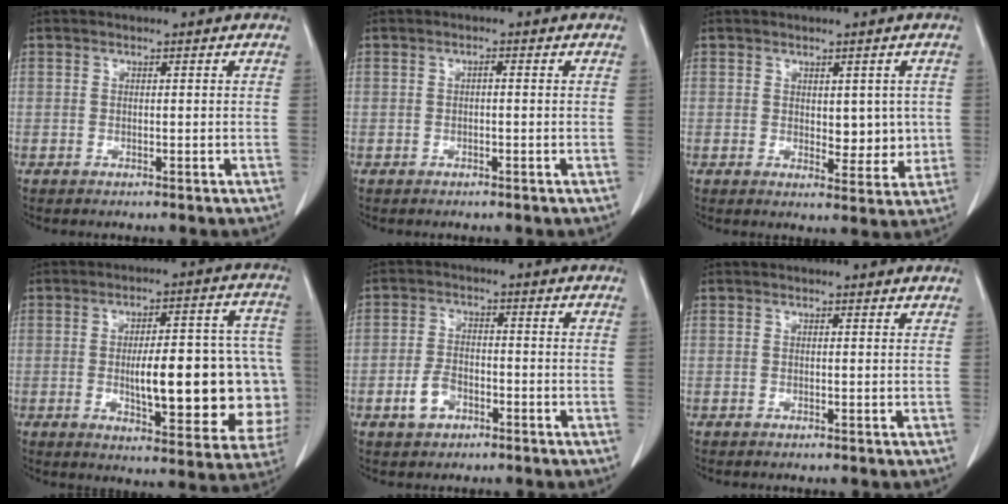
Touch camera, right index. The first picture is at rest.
{"total": 0.5, "force": [0.0, 0.1, 0.5], "torque": [-0.008, 0.003, 0.000]}
{"total": 5.0, "force": [0.5, 2.7, 4.2], "torque": [-0.045, -0.009, 0.014]}
{"total": 21.4, "force": [-2.1, 5.9, 20.5], "torque": [-0.202, 0.030, -0.008]}
{"total": 4.3, "force": [-2.2, 2.7, 2.6], "torque": [-0.054, 0.005, -0.038]}
{"total": 0.6, "force": [0.6, 0.0, 0.0], "torque": [-0.007, -0.004, 0.002]}